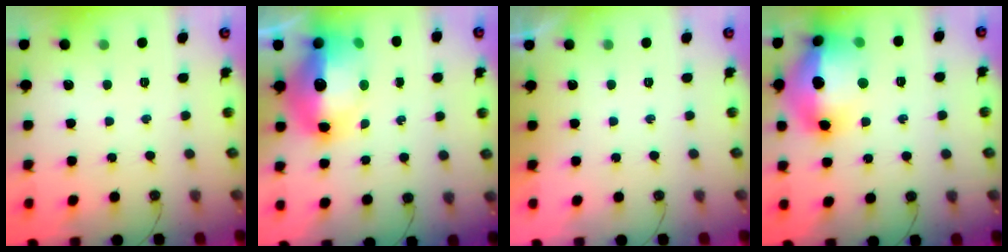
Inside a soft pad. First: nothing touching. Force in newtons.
{"total": 18.0, "press": 17.4, "slide": 4.4}
{"total": 0.0}
{"total": 24.8, "press": 23.6, "slide": 7.5}